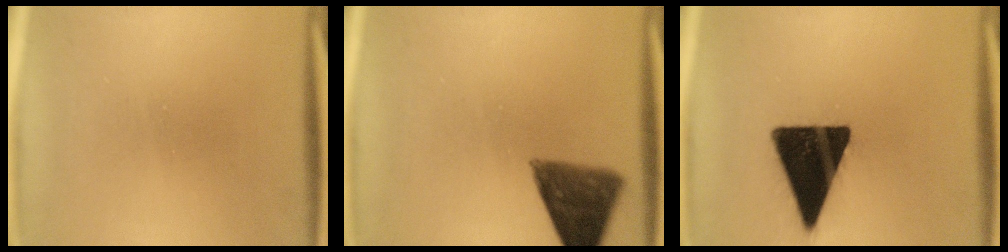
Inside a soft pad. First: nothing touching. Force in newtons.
{"total": 8.6}
{"total": 18.0}